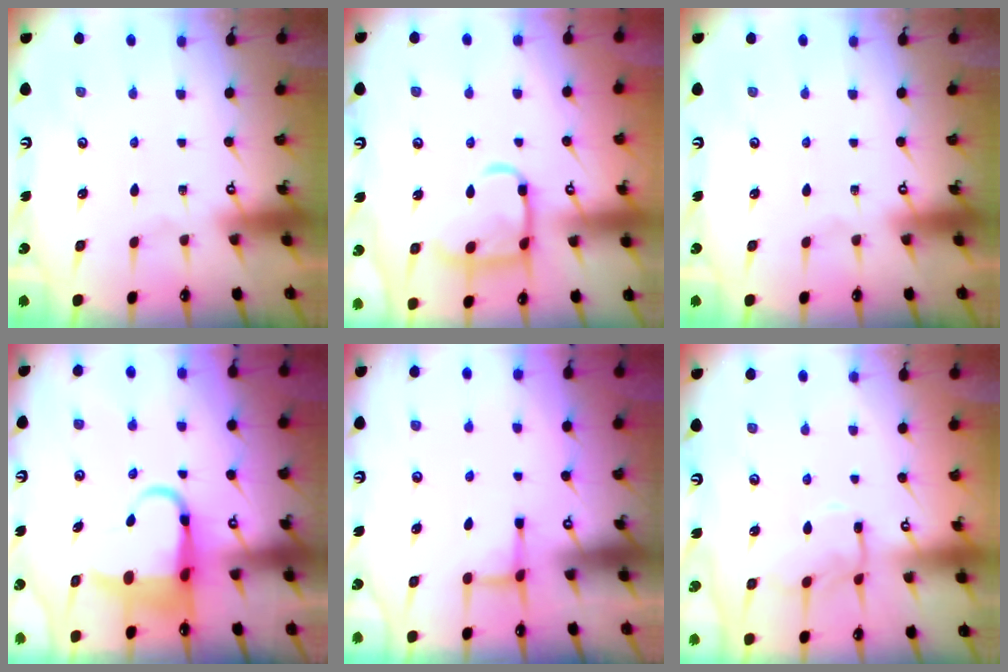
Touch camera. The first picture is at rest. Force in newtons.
{"total": 13.0, "press": 13.0, "slide": 0.9}
{"total": 0.0}
{"total": 7.6, "press": 7.4, "slide": 1.7}
{"total": 1.8, "press": 1.8, "slide": 0.4}
{"total": 9.9, "press": 9.8, "slide": 0.7}